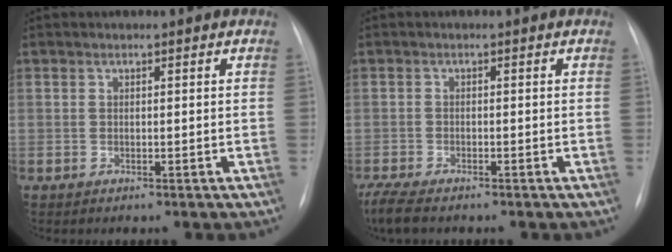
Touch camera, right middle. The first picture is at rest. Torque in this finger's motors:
{"motor_torque": [0.39, -0.48, 0.05, 0.01]}